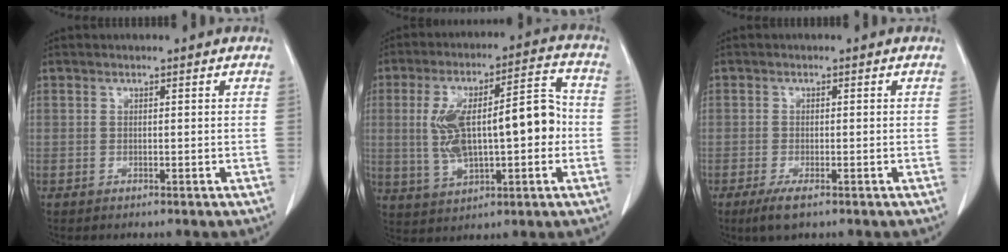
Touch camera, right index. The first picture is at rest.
{"total": 15.5, "force": [-0.3, 5.2, 14.6], "torque": [-0.260, 0.039, 0.008]}
{"total": 3.2, "force": [-2.0, 0.7, 2.4], "torque": [-0.050, -0.006, -0.034]}